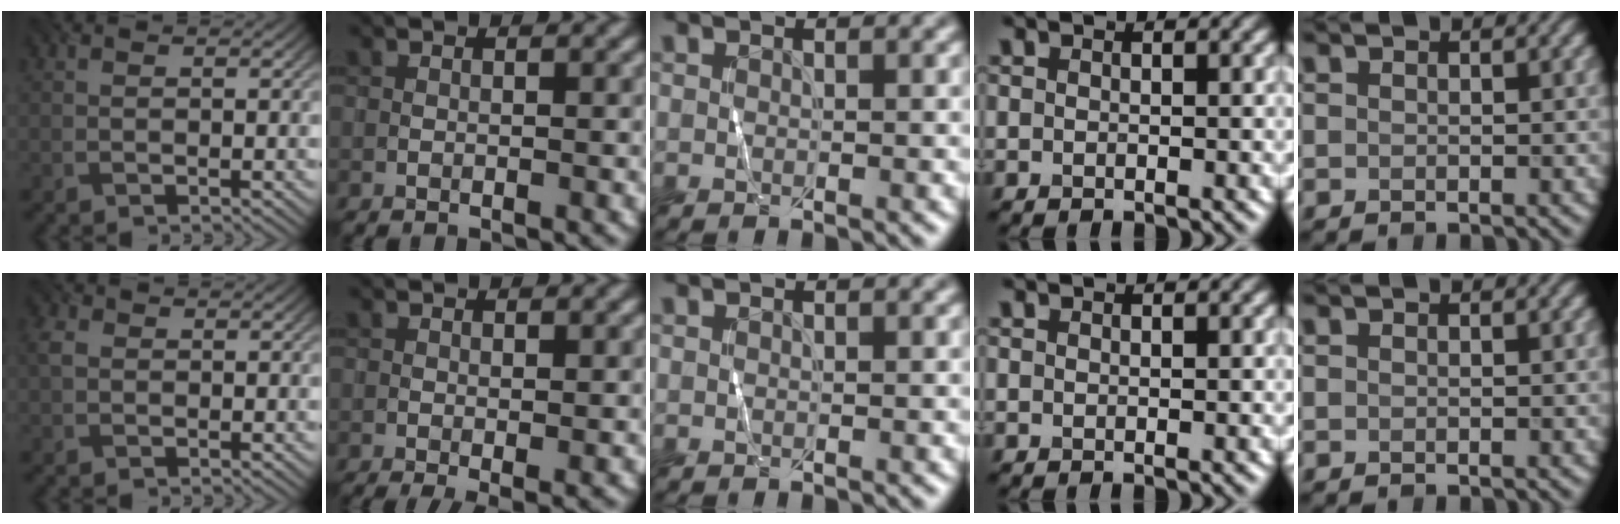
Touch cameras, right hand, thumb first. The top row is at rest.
{"thumb": {"total": 2.1, "force": [0.2, 1.7, 1.2], "torque": [-0.032, 0.004, -0.002]}, "index": {"total": 1.7, "force": [-0.3, 0.6, 1.6], "torque": [-0.030, -0.009, -0.004]}}